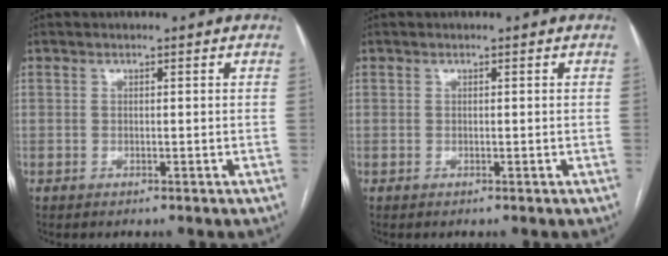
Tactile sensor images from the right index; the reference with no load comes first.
{"total": 0.0}